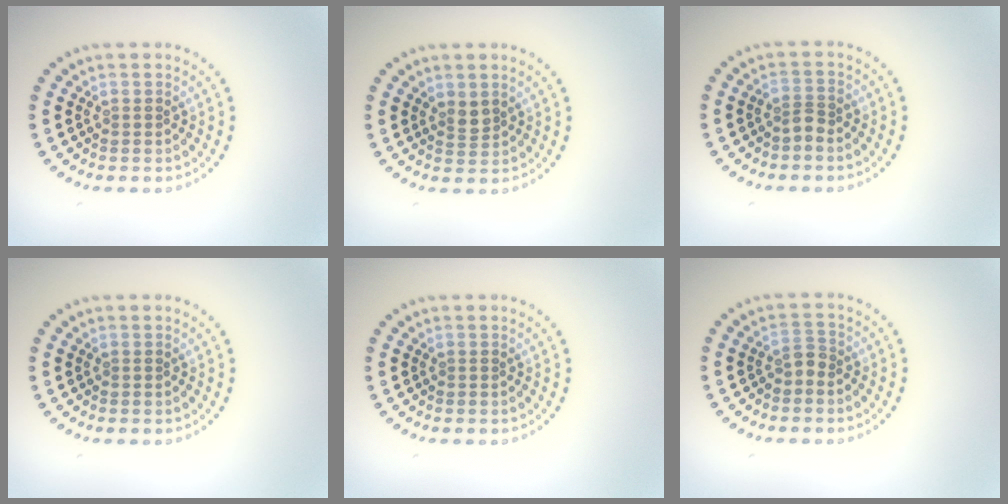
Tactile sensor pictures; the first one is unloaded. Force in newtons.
{"total": 1.5, "press": 1.1, "slide": 1.0}
{"total": 1.4, "press": 1.1, "slide": 0.8}
{"total": 0.0}
{"total": 0.0}
{"total": 1.3, "press": 1.0, "slide": 0.9}